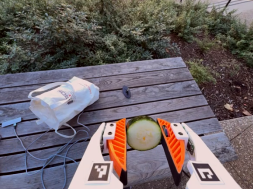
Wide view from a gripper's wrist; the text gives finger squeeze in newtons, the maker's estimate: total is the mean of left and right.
{"total": 9.5, "left": 9.2, "right": 9.9}